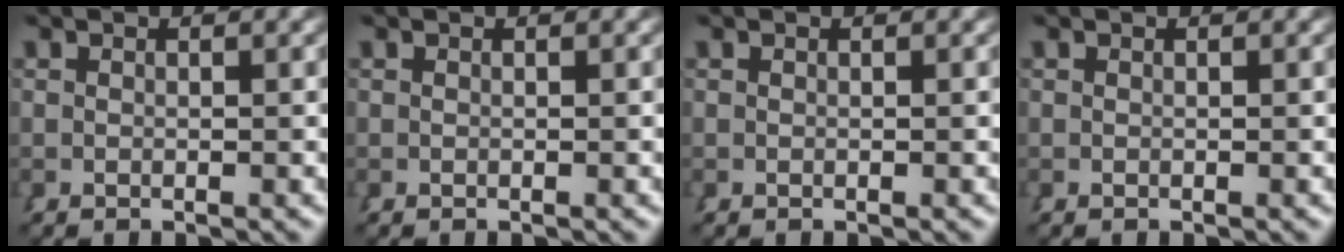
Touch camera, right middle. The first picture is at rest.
{"total": 0.0}
{"total": 0.0}
{"total": 0.0}